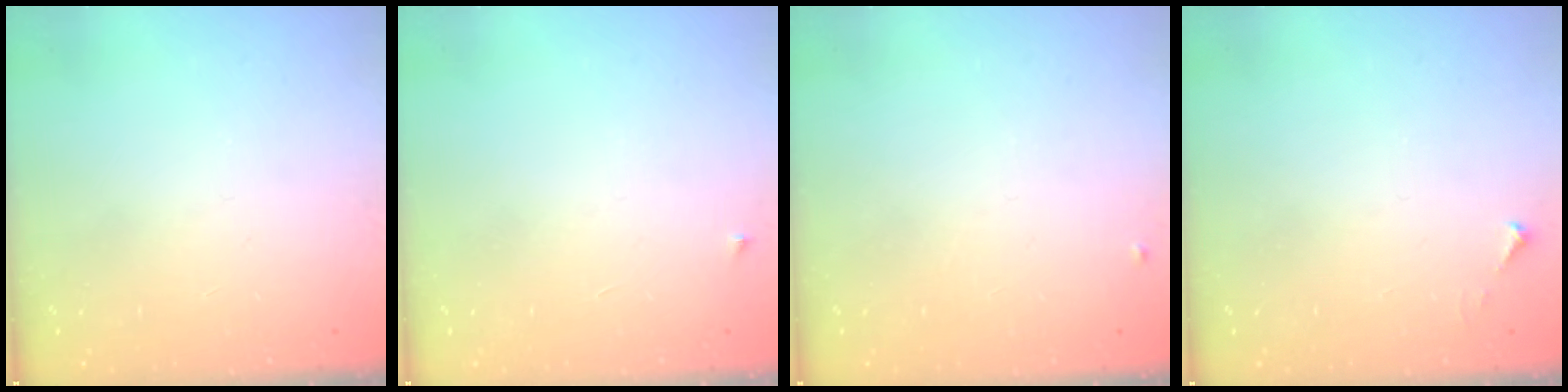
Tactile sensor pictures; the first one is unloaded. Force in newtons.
{"total": 2.5, "press": 2.4, "slide": 0.4}
{"total": 3.9, "press": 3.8, "slide": 0.6}
{"total": 3.4, "press": 3.4, "slide": 0.4}